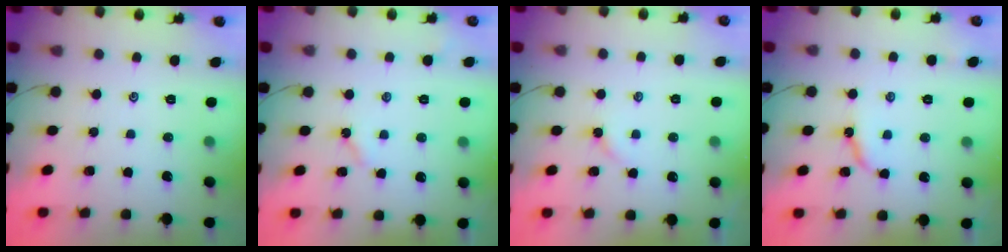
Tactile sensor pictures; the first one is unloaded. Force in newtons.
{"total": 2.6, "press": 2.5, "slide": 0.3}
{"total": 2.7, "press": 2.7, "slide": 0.4}
{"total": 5.9, "press": 5.9, "slide": 0.2}